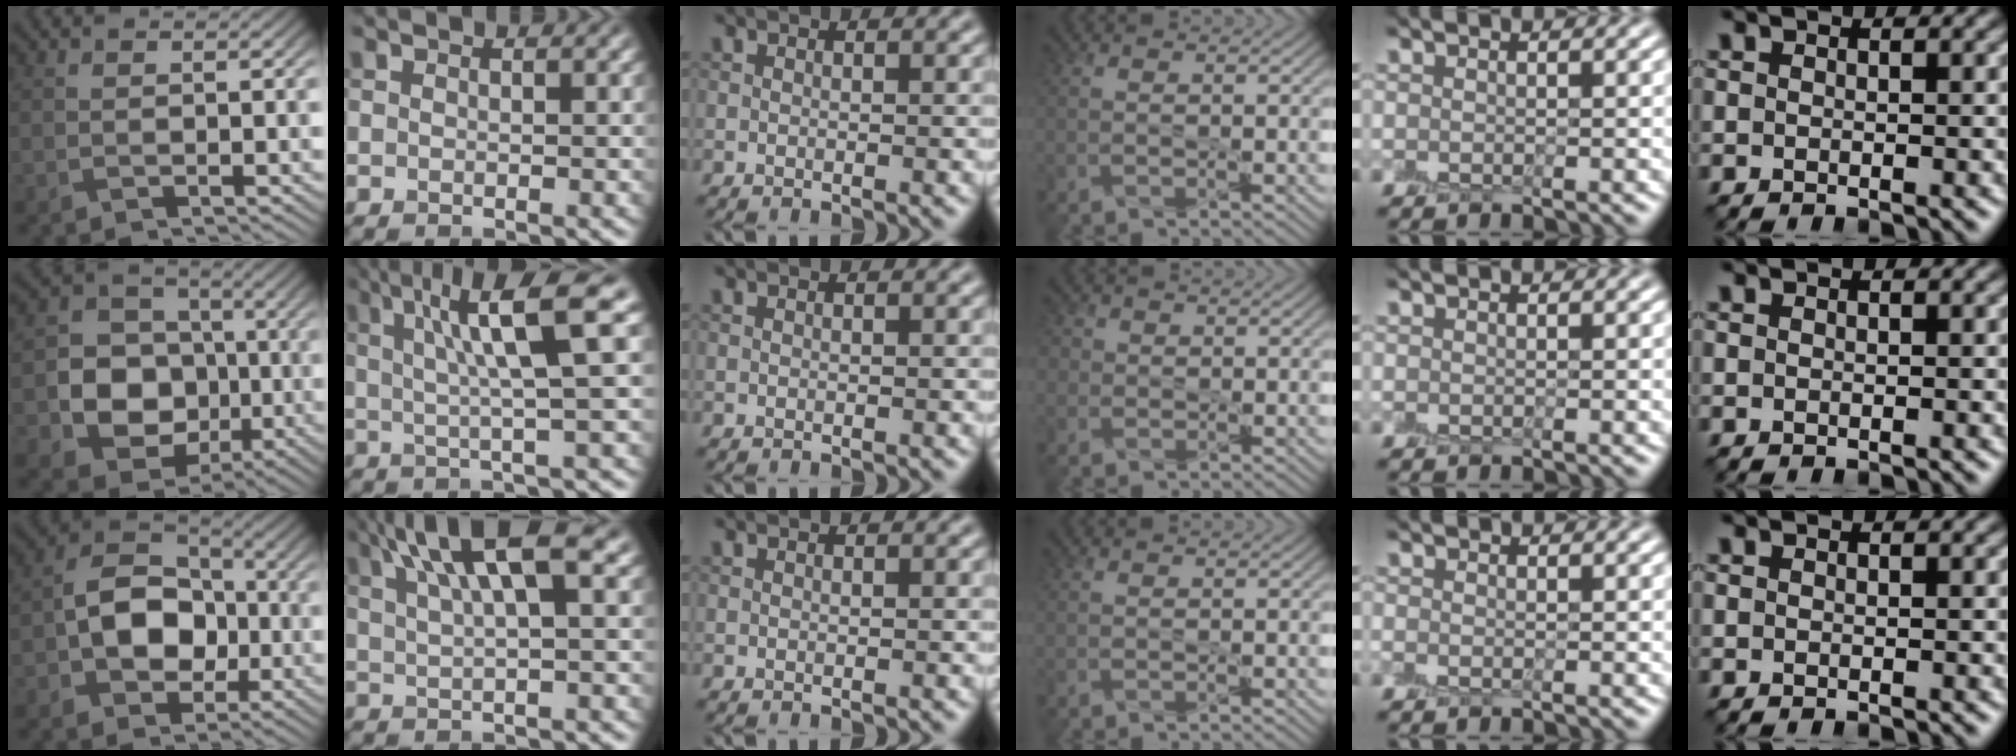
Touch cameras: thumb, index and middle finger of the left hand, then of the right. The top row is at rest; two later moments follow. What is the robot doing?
{"motion": "peel", "object": "small bumper sticker"}